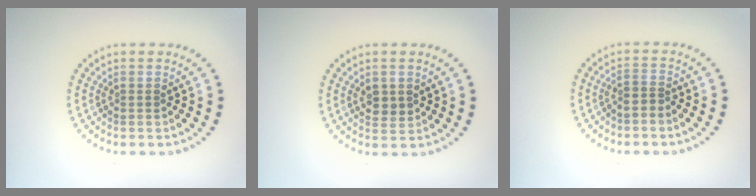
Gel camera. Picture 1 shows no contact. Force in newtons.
{"total": 1.8, "press": 1.8, "slide": 0.4}
{"total": 0.9, "press": 0.7, "slide": 0.6}